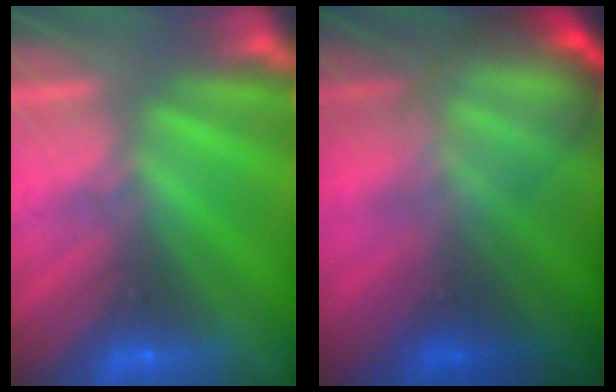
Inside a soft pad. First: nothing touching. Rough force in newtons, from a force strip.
{"total": 5.9}